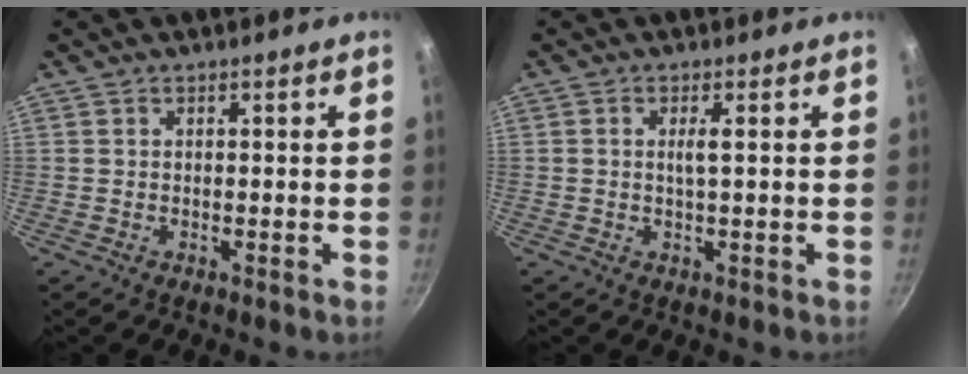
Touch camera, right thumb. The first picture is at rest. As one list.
[{"total": 2.0, "force": [0.3, 0.2, 2.0], "torque": [-0.042, 0.000, 0.007]}]